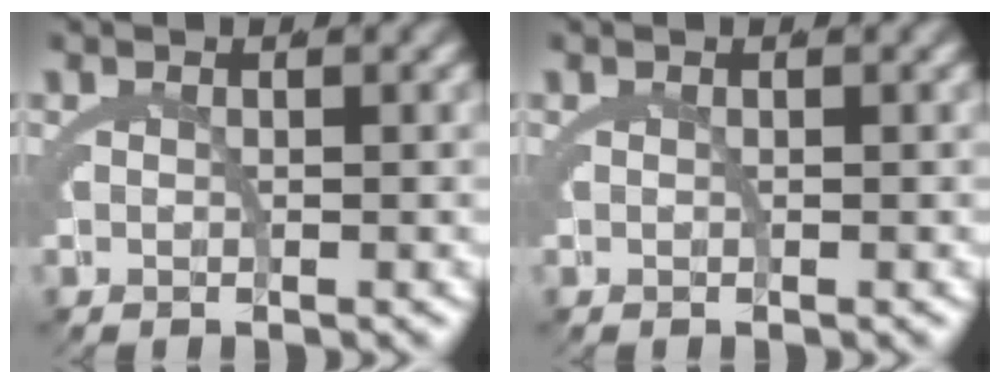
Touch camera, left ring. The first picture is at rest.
{"total": 0.0}